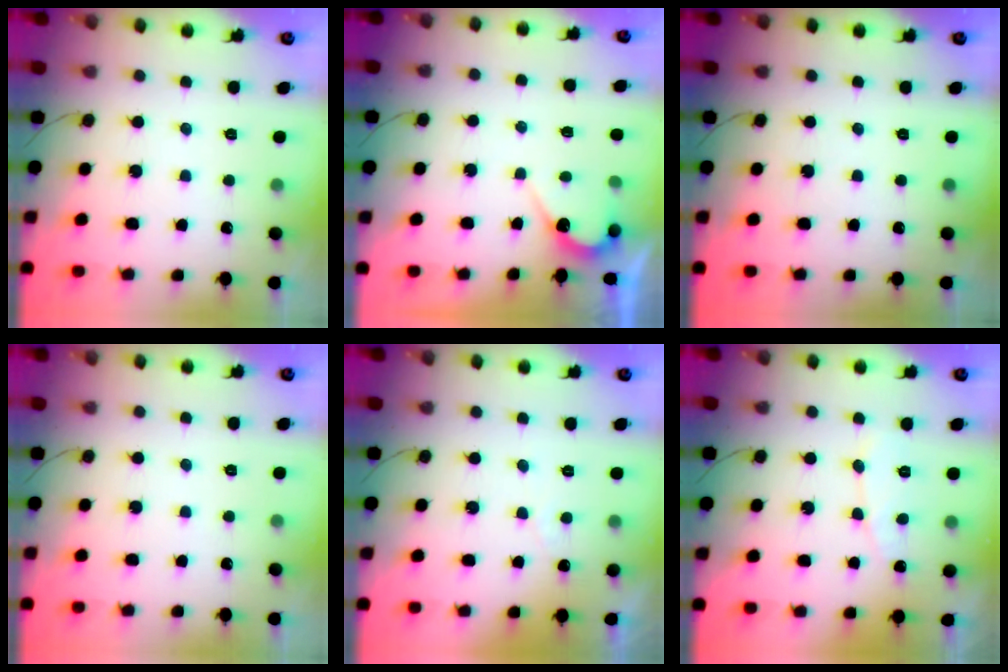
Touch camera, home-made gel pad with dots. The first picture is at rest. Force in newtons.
{"total": 5.5, "press": 5.5, "slide": 0.4}
{"total": 0.0}
{"total": 0.0}
{"total": 2.3, "press": 2.3, "slide": 0.1}
{"total": 5.3, "press": 5.3, "slide": 0.3}